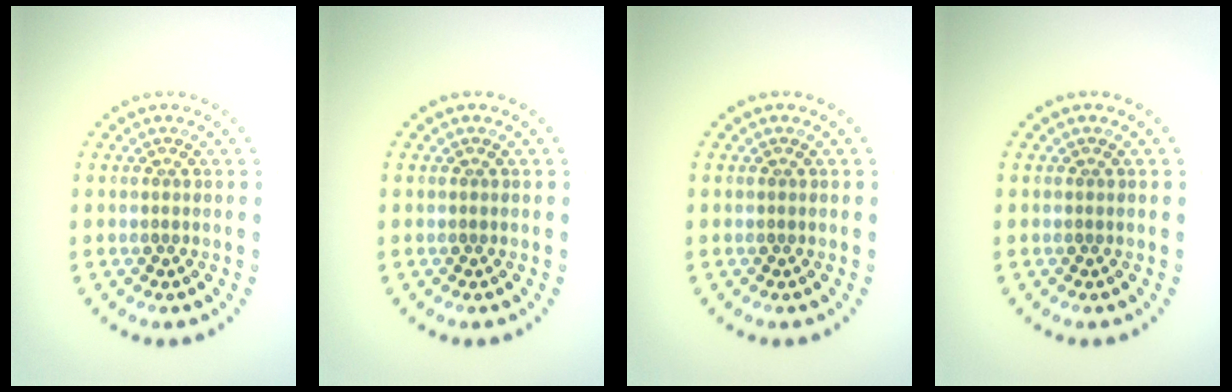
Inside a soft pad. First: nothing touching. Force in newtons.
{"total": 0.0}
{"total": 0.0}
{"total": 0.0}